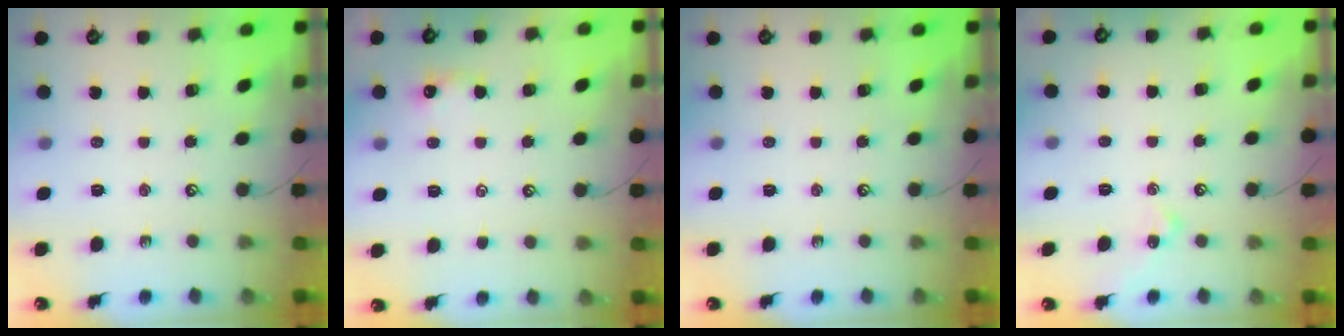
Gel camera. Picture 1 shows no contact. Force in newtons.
{"total": 2.3, "press": 2.2, "slide": 0.3}
{"total": 0.0}
{"total": 1.3, "press": 1.2, "slide": 0.4}